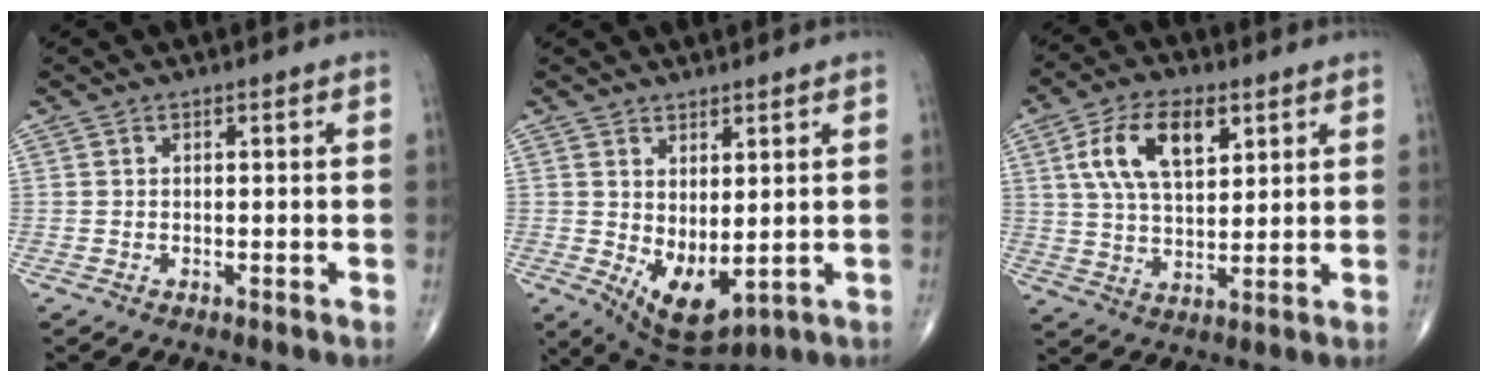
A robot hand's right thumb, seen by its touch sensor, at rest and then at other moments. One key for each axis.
{"total": 8.3, "fx": -0.2, "fy": 4.2, "fz": 7.2, "tx": -0.109, "ty": -0.016, "tz": 0.021}
{"total": 12.5, "fx": 4.8, "fy": 6.5, "fz": 9.5, "tx": -0.161, "ty": -0.007, "tz": 0.090}